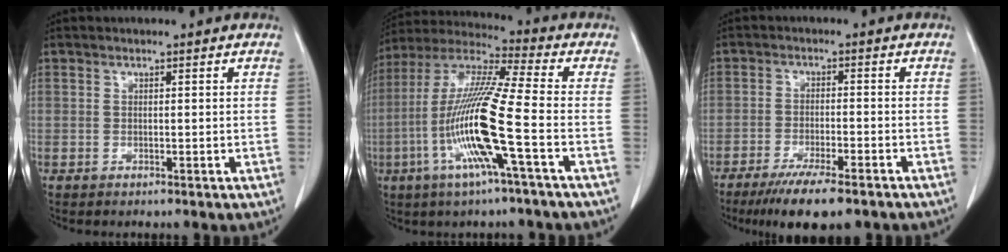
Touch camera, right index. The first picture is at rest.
{"total": 16.8, "force": [-4.4, -0.2, 16.3], "torque": [-0.335, -0.008, -0.097]}
{"total": 9.9, "force": [-7.4, 1.5, 6.4], "torque": [-0.099, -0.018, -0.113]}